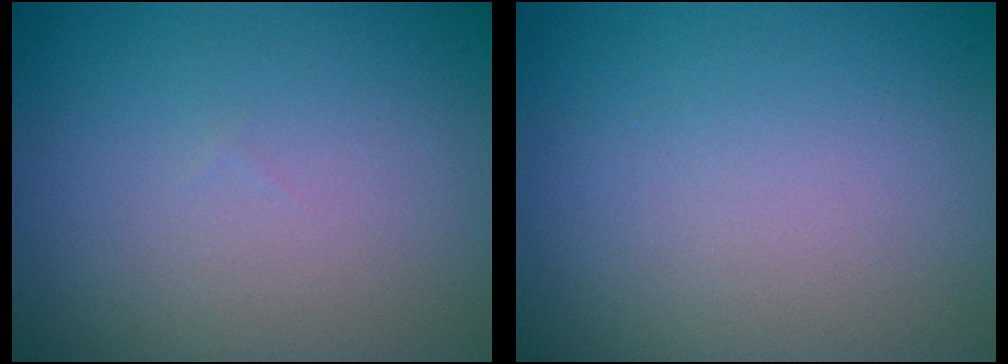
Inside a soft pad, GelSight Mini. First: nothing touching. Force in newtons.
{"total": 0.0}